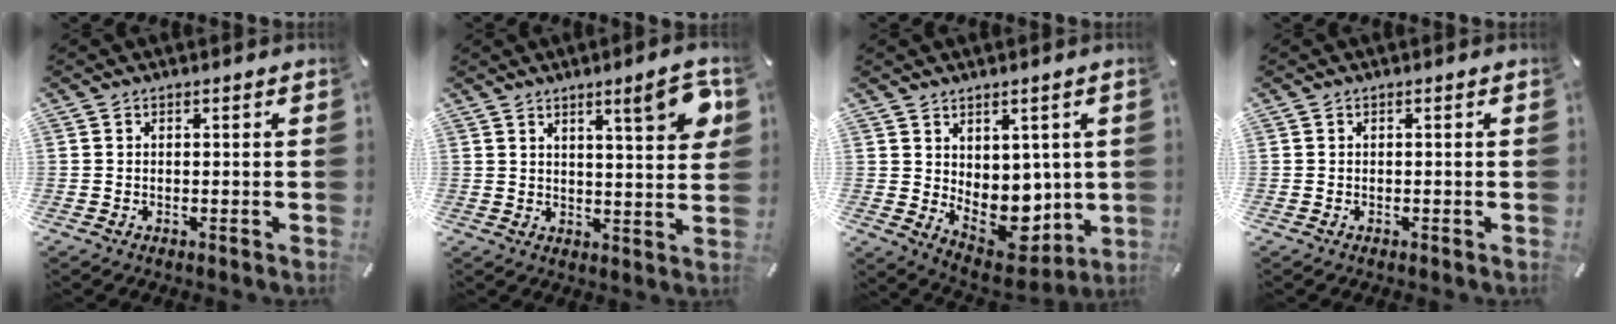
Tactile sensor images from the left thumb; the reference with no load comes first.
{"total": 9.4, "force": [5.3, 2.1, 7.5], "torque": [-0.104, -0.025, 0.082]}
{"total": 8.9, "force": [1.1, 7.8, 4.2], "torque": [-0.038, -0.032, 0.037]}
{"total": 0.0}